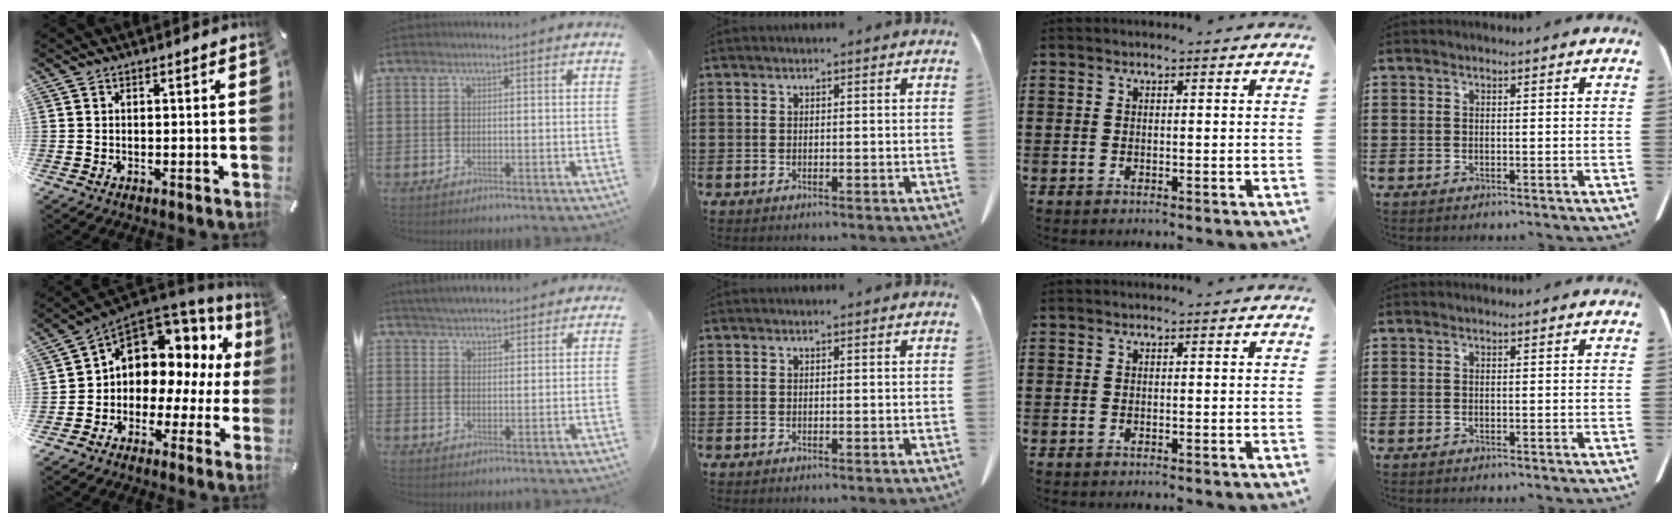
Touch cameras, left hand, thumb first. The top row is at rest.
{"thumb": {"total": 9.4, "force": [4.1, 7.5, 4.0], "torque": [-0.074, -0.046, 0.073]}, "index": {"total": 3.9, "force": [3.9, 0.2, 0.5], "torque": [-0.020, -0.013, 0.072]}}